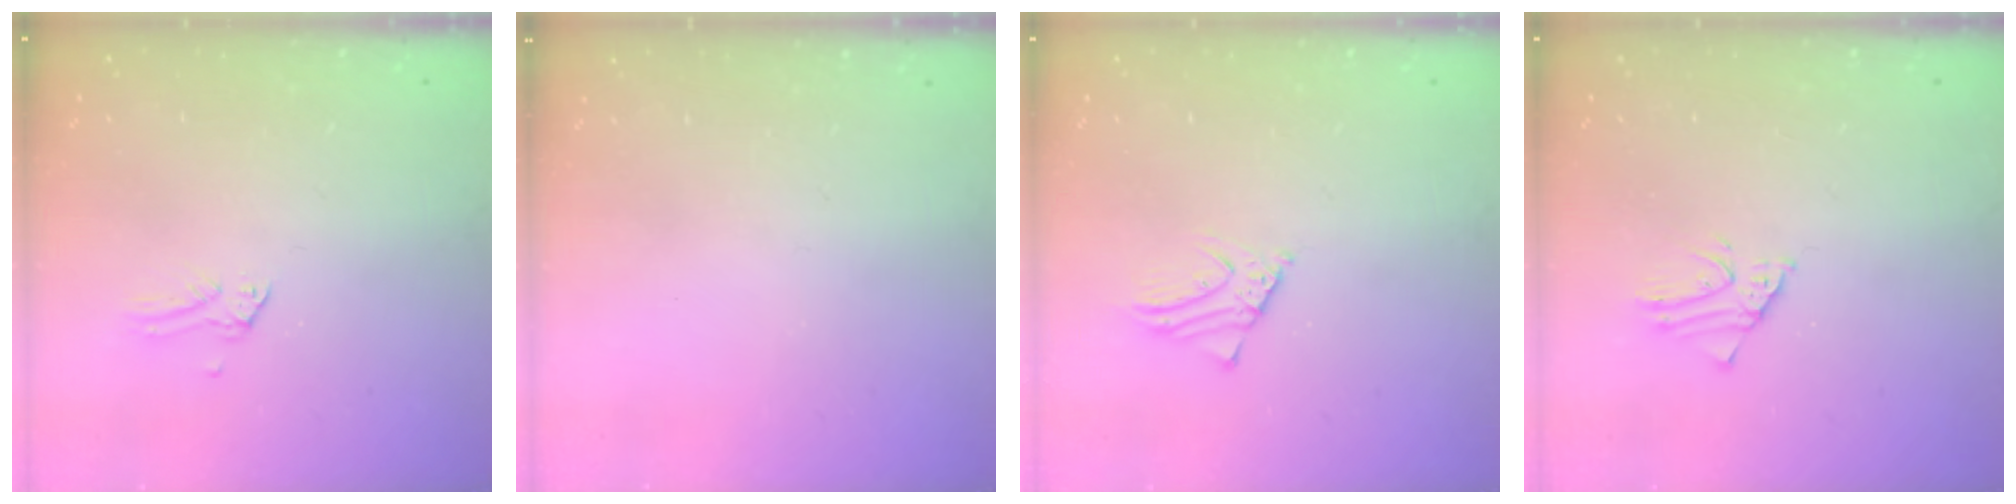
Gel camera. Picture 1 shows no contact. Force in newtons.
{"total": 0.0}
{"total": 2.4, "press": 2.4, "slide": 0.1}
{"total": 1.9, "press": 1.9, "slide": 0.1}